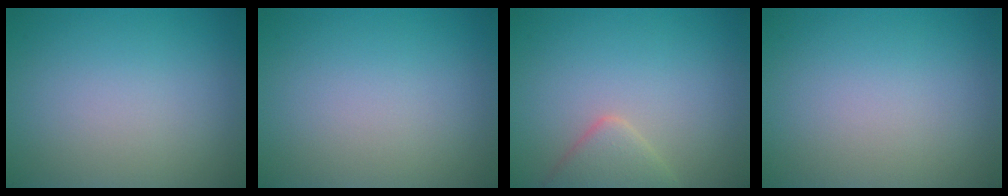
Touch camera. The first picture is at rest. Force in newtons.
{"total": 0.0}
{"total": 2.8, "press": 2.8, "slide": 0.1}
{"total": 0.0}